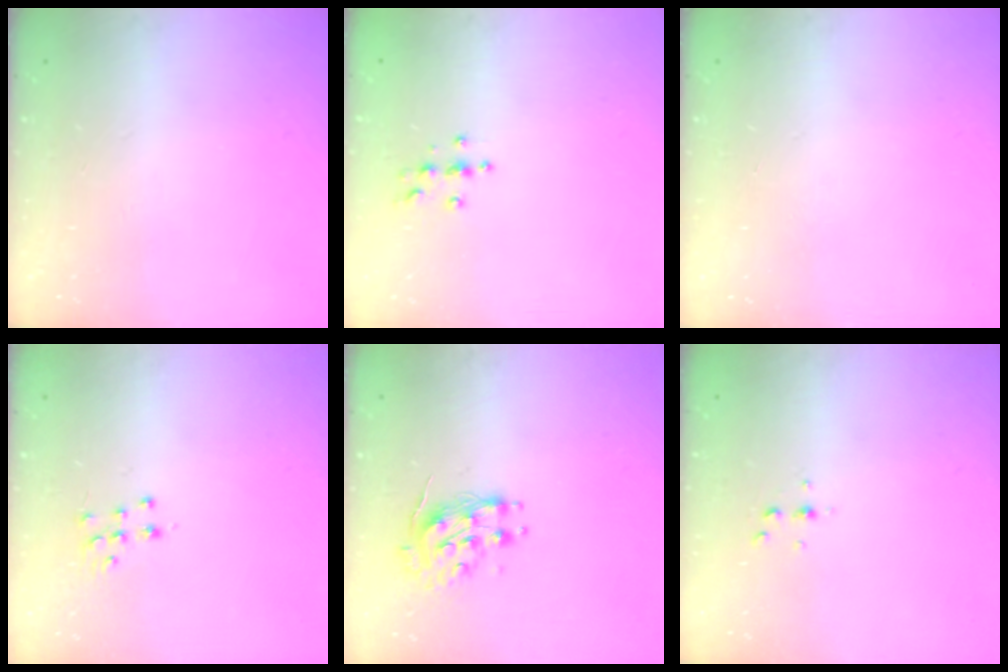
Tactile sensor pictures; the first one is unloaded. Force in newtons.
{"total": 4.0, "press": 3.9, "slide": 0.4}
{"total": 0.0}
{"total": 7.0, "press": 7.0, "slide": 0.3}
{"total": 8.5, "press": 8.4, "slide": 0.5}
{"total": 2.5, "press": 2.4, "slide": 0.2}